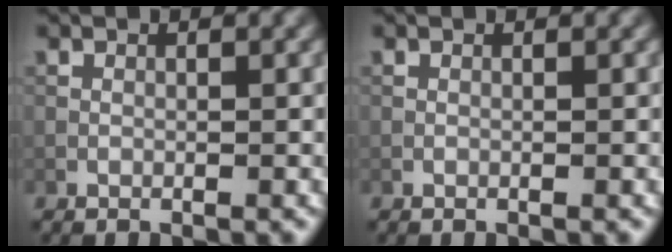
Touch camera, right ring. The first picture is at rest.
{"total": 0.0}